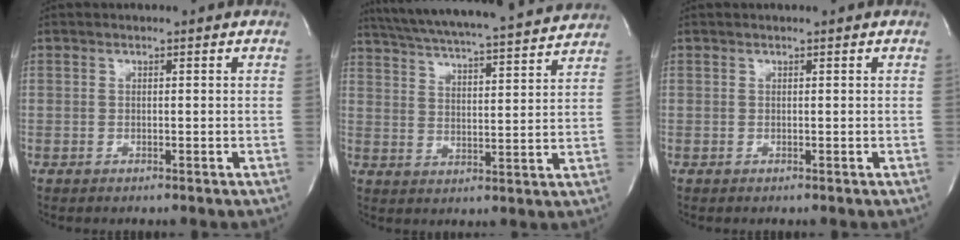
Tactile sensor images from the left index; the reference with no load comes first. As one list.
[{"total": 22.1, "force": [20.0, 2.1, 9.0], "torque": [-0.157, 0.008, 0.276]}, {"total": 0.0}]